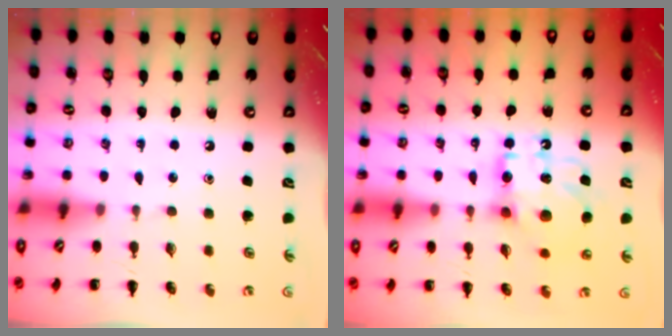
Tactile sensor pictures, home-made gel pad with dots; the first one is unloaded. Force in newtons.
{"total": 13.8, "press": 13.7, "slide": 1.4}